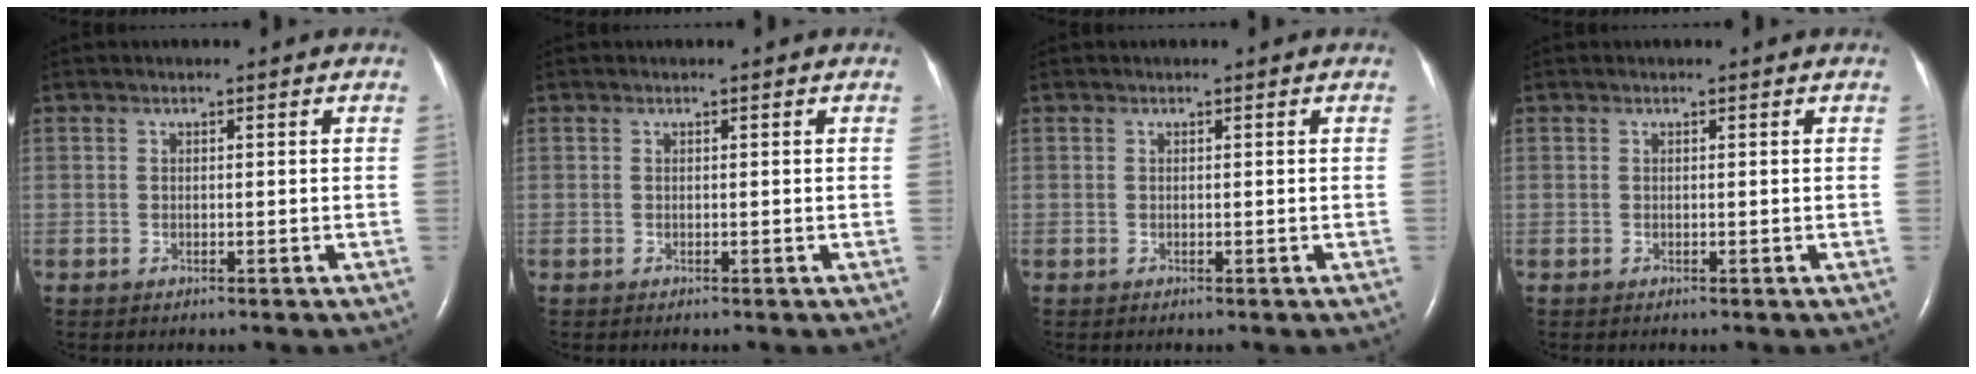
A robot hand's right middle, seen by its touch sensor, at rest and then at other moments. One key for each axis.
{"total": 0.0}
{"total": 0.0}
{"total": 0.0}